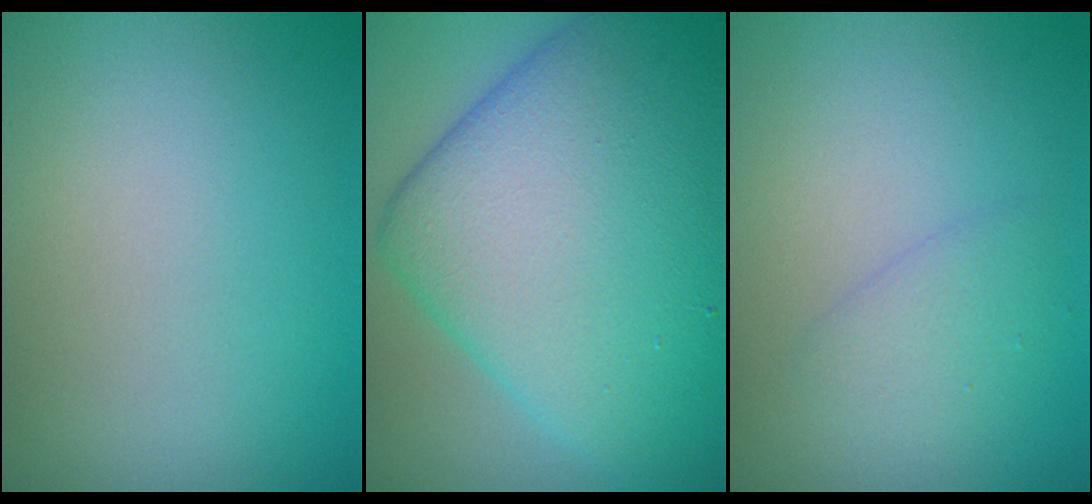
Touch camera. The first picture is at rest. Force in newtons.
{"total": 14.0, "press": 14.0, "slide": 0.2}
{"total": 1.6, "press": 1.6, "slide": 0.1}